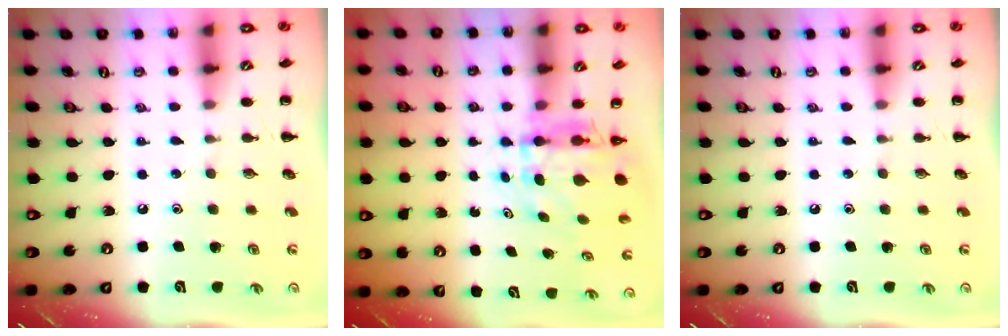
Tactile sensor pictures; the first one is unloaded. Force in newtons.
{"total": 5.3, "press": 5.2, "slide": 1.0}
{"total": 0.0}